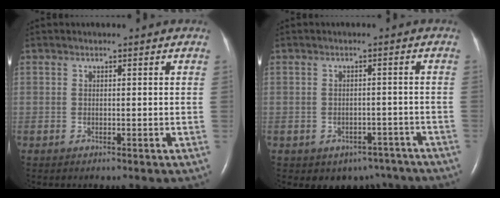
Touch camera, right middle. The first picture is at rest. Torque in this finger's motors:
{"motor_torque": [0.07, -0.08, 0.08, 0.05]}